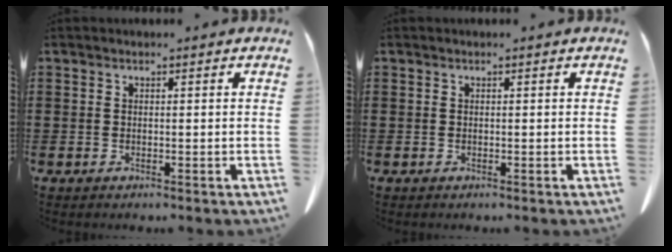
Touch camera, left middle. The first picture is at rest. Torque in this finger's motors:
{"motor_torque": [-0.02, 0.01, -0.01, -0.01]}